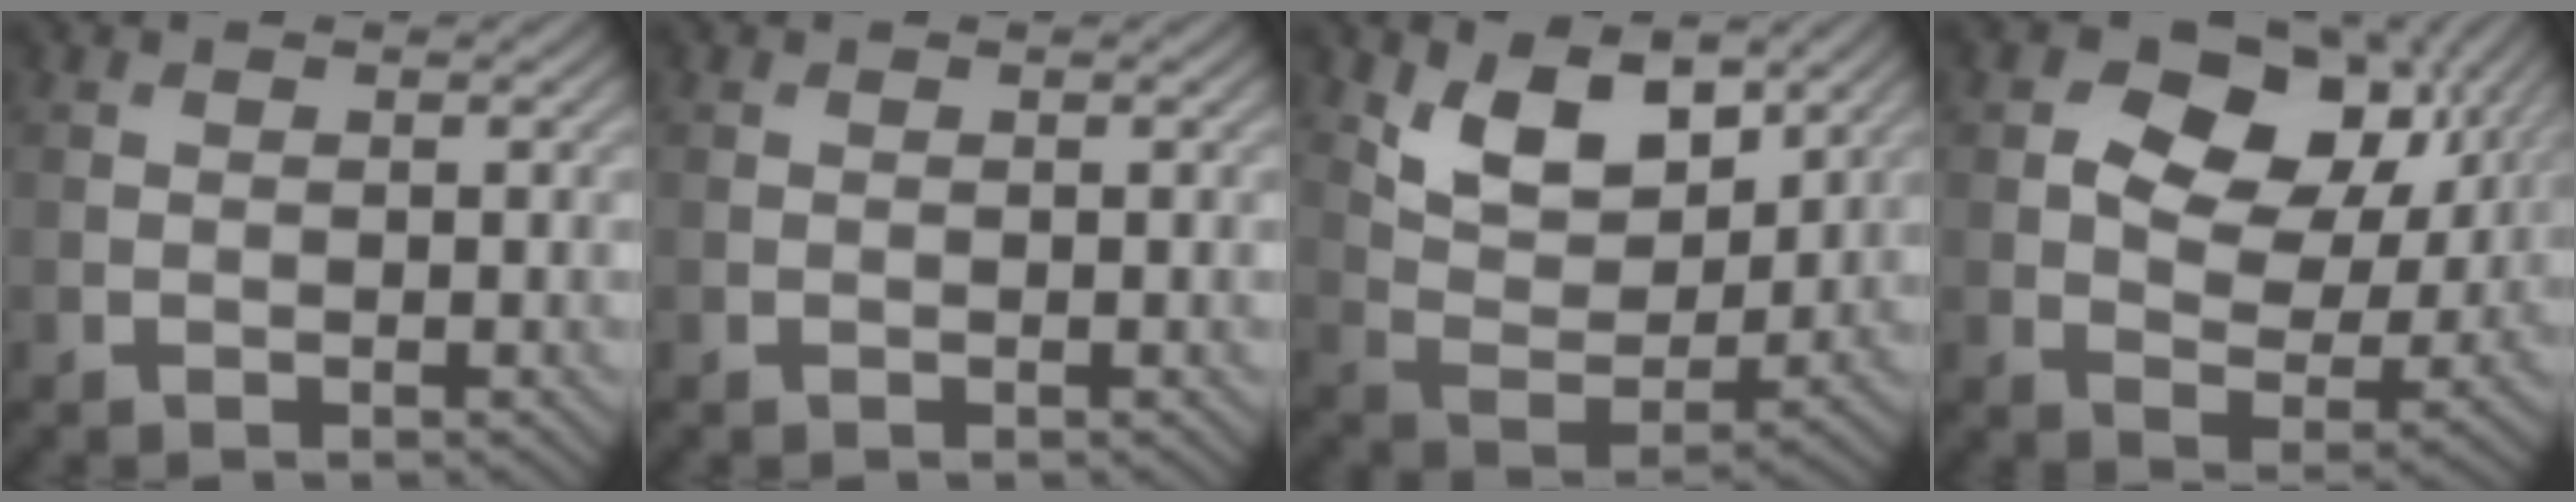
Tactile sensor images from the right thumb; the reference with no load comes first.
{"total": 0.0}
{"total": 9.0, "force": [5.4, 4.6, 5.6], "torque": [-0.115, -0.016, 0.097]}
{"total": 11.6, "force": [4.1, 7.7, 7.6], "torque": [-0.129, 0.005, 0.057]}